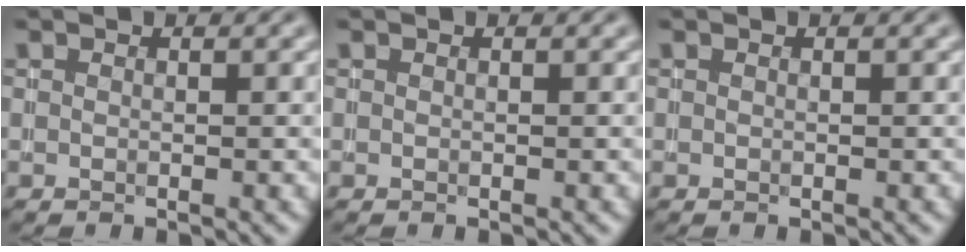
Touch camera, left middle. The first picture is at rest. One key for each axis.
{"total": 0.0}
{"total": 0.0}